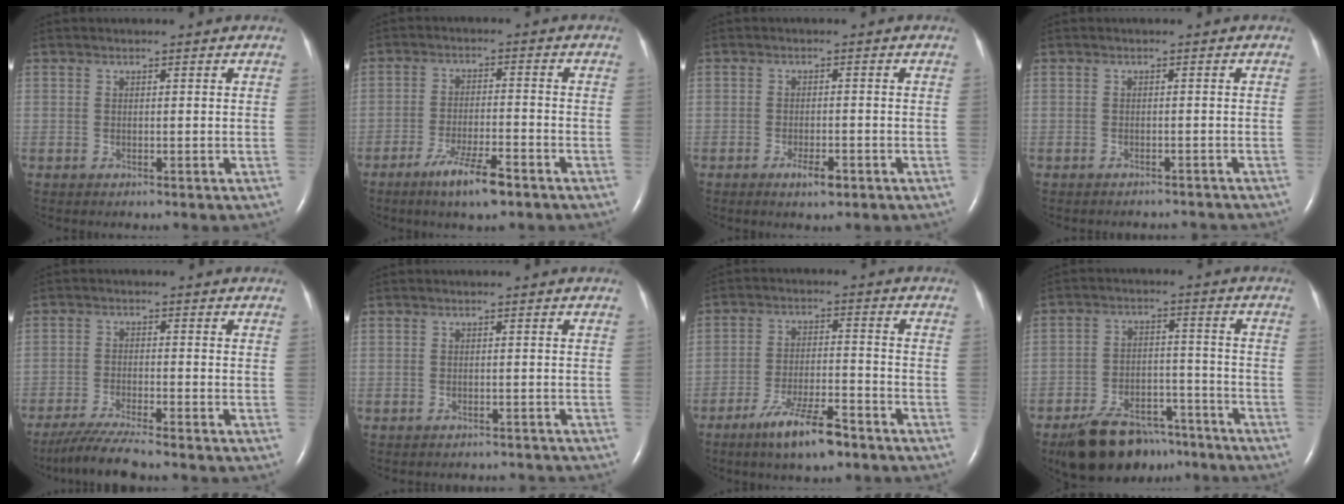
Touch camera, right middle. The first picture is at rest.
{"total": 7.0, "force": [-4.7, 1.0, 5.1], "torque": [-0.102, -0.010, -0.081]}
{"total": 2.8, "force": [-1.6, 0.8, 2.1], "torque": [-0.039, -0.001, -0.026]}
{"total": 4.5, "force": [-4.3, 1.1, 0.6], "torque": [-0.001, -0.002, -0.045]}
{"total": 6.1, "force": [-5.3, -0.7, 2.9], "torque": [-0.057, -0.025, -0.099]}
{"total": 5.4, "force": [-5.2, 1.3, 0.7], "torque": [-0.001, -0.003, -0.054]}
{"total": 8.9, "force": [-6.3, 1.6, 6.1], "torque": [-0.118, -0.012, -0.111]}
{"total": 13.4, "force": [-10.6, 5.8, 5.7], "torque": [-0.085, 0.017, -0.167]}